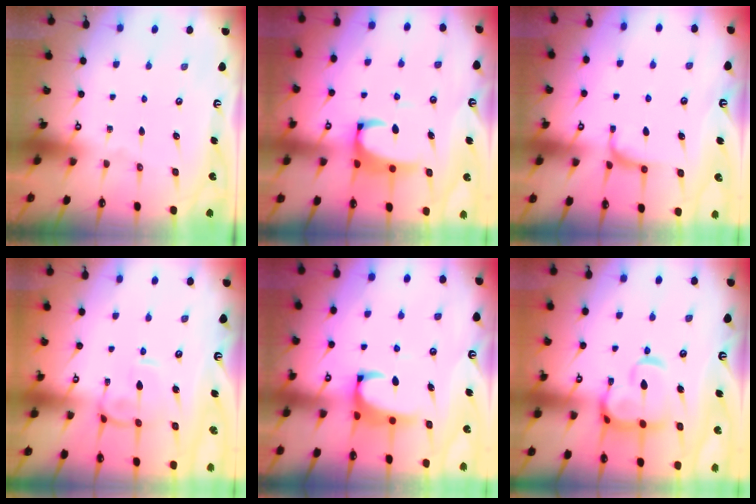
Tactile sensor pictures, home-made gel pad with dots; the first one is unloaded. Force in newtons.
{"total": 4.7, "press": 4.6, "slide": 0.9}
{"total": 1.1, "press": 0.9, "slide": 0.7}
{"total": 2.7, "press": 2.6, "slide": 0.9}
{"total": 2.4, "press": 2.3, "slide": 0.9}
{"total": 7.3, "press": 7.1, "slide": 1.5}